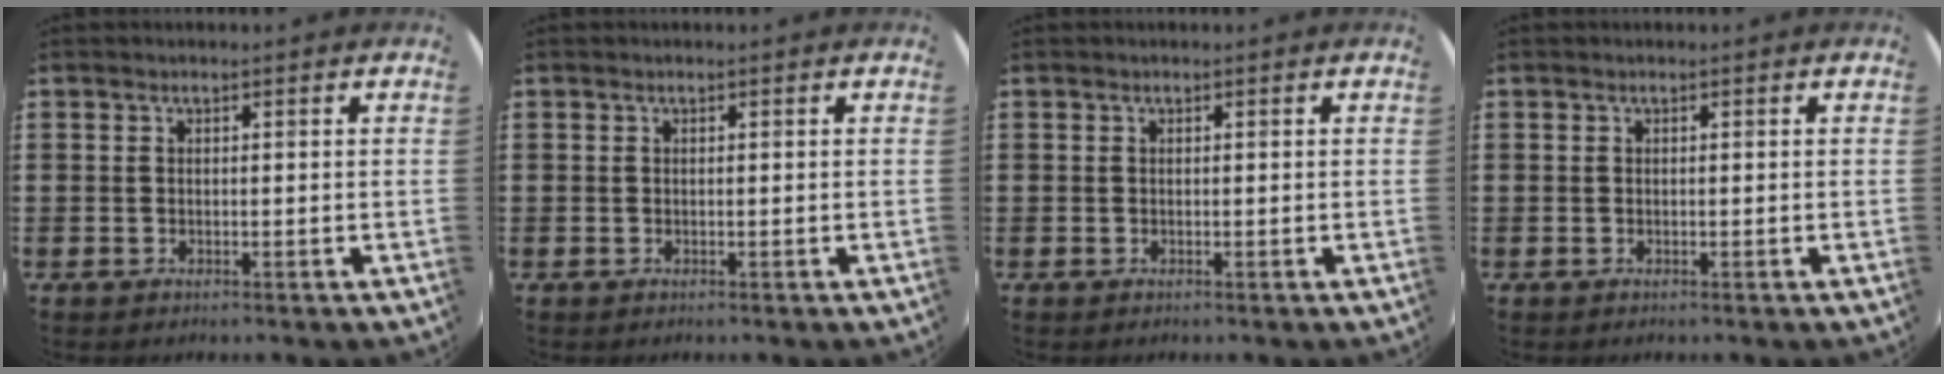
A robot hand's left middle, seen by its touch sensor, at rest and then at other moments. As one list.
[{"total": 0.0}, {"total": 0.0}, {"total": 0.0}]